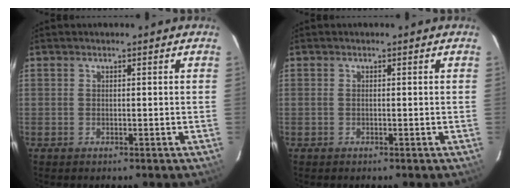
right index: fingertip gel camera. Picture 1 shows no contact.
{"total": 0.0}